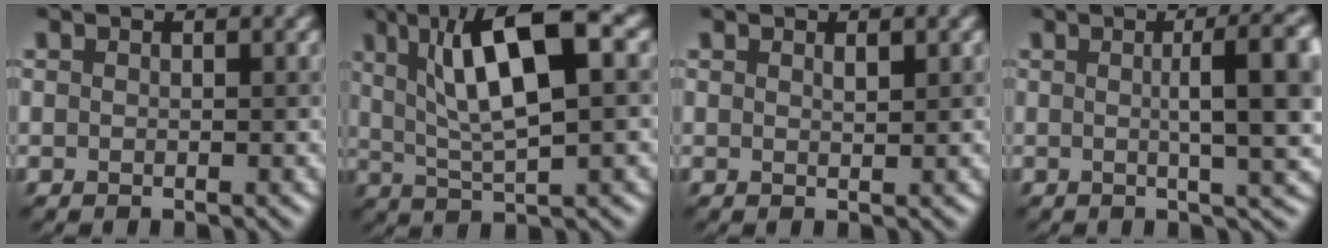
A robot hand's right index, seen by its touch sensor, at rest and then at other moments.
{"total": 9.7, "force": [3.2, 2.6, 8.7], "torque": [-0.141, 0.016, 0.054]}
{"total": 0.8, "force": [0.7, 0.1, 0.5], "torque": [-0.008, 0.001, 0.011]}
{"total": 8.6, "force": [1.1, 2.1, 8.3], "torque": [-0.078, 0.016, 0.013]}